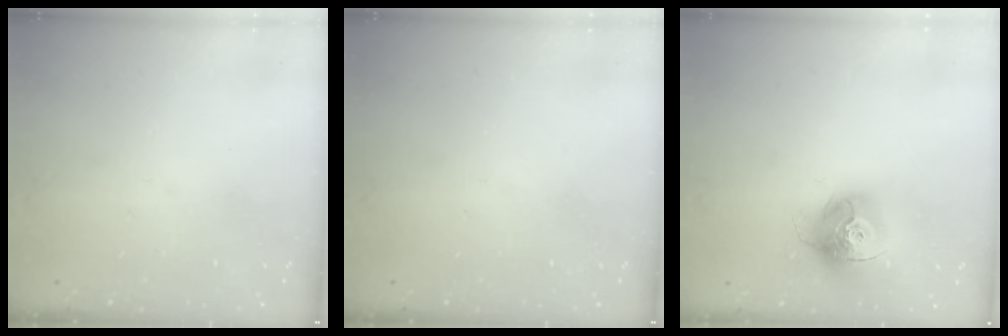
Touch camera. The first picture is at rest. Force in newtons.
{"total": 0.0}
{"total": 15.2, "press": 15.2, "slide": 1.3}